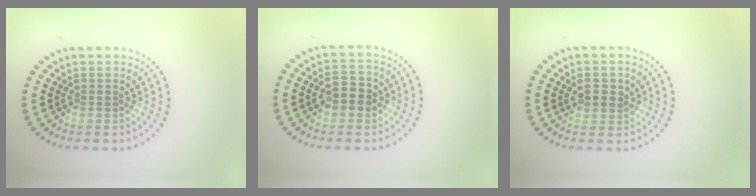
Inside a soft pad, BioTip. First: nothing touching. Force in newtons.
{"total": 2.9, "press": 2.8, "slide": 0.4}
{"total": 2.1, "press": 2.0, "slide": 0.6}